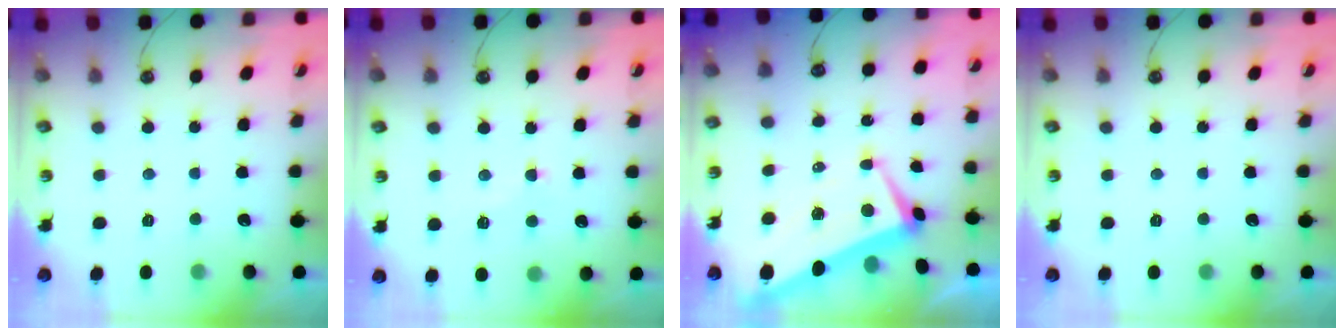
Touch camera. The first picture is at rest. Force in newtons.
{"total": 0.7, "press": 0.6, "slide": 0.4}
{"total": 2.1, "press": 1.9, "slide": 0.9}
{"total": 0.0}